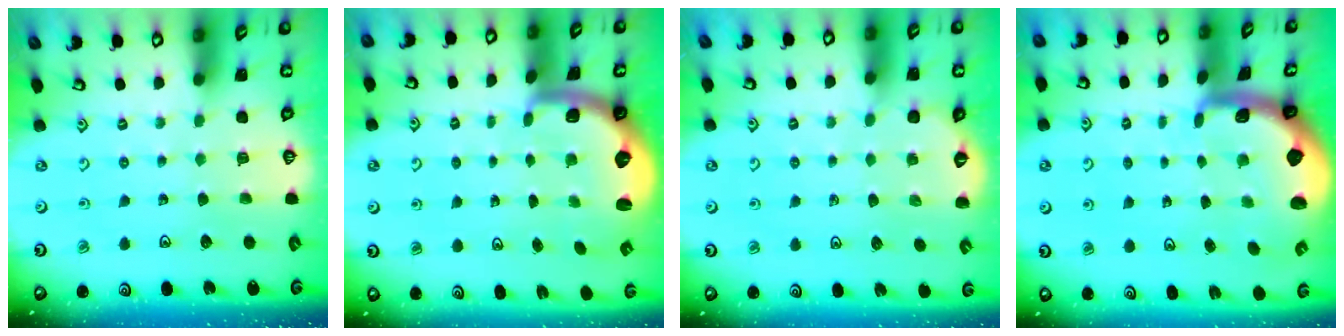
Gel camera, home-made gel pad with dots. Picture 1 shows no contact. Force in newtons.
{"total": 2.1, "press": 1.9, "slide": 0.9}
{"total": 2.8, "press": 2.2, "slide": 1.8}
{"total": 2.9, "press": 2.9, "slide": 0.5}